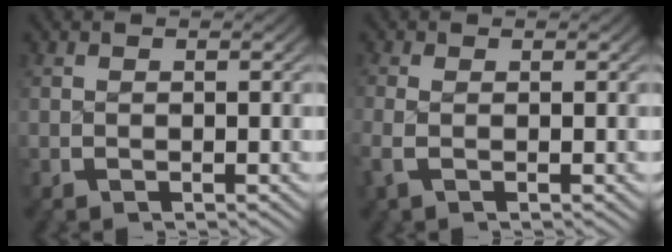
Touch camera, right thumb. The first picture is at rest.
{"total": 1.4, "force": [-0.3, 0.5, 1.3], "torque": [-0.043, -0.005, -0.003]}